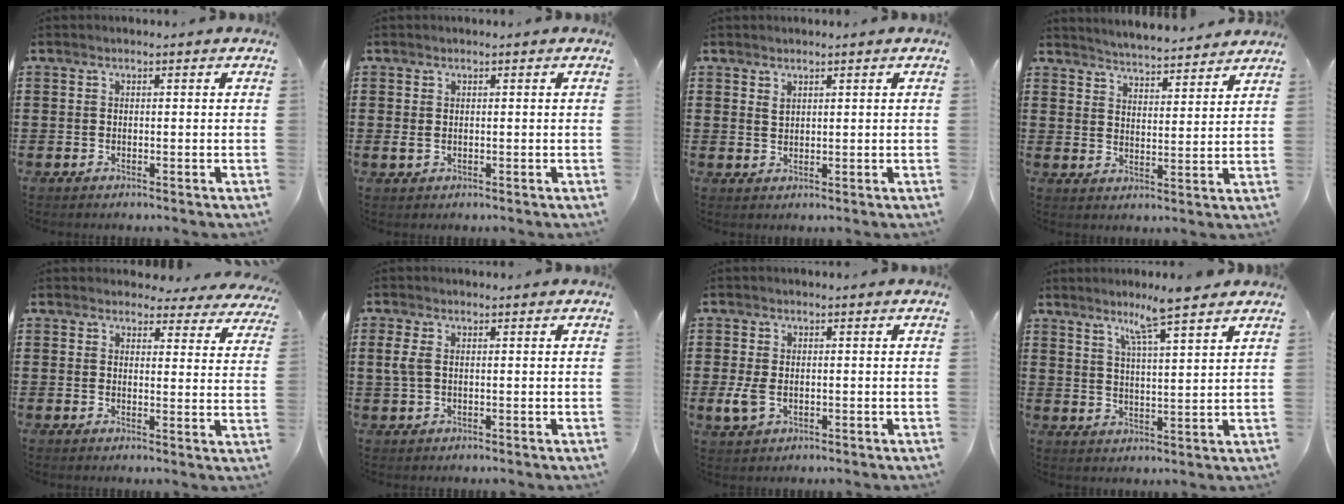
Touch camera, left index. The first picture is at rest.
{"total": 0.8, "force": [0.1, 0.5, 0.6], "torque": [-0.015, 0.003, 0.001]}
{"total": 1.3, "force": [1.0, 0.7, 0.5], "torque": [-0.004, -0.002, 0.019]}
{"total": 4.1, "force": [4.1, -0.4, 0.0], "torque": [-0.017, -0.029, 0.071]}
{"total": 3.5, "force": [3.3, 1.0, 0.7], "torque": [-0.018, -0.012, 0.058]}
{"total": 2.9, "force": [0.3, 1.5, 2.5], "torque": [-0.075, -0.002, -0.002]}
{"total": 3.0, "force": [-0.5, 1.9, 2.3], "torque": [-0.068, -0.006, -0.013]}
{"total": 6.8, "force": [5.3, -0.2, 4.2], "torque": [-0.080, -0.018, 0.088]}